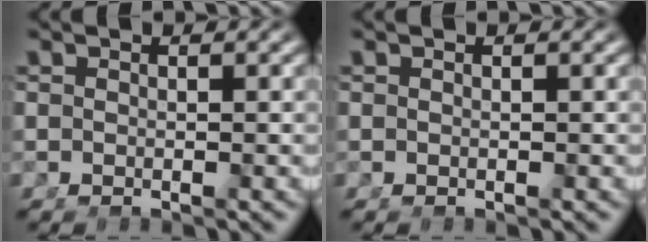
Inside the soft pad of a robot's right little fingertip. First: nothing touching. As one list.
[{"total": 0.0}]